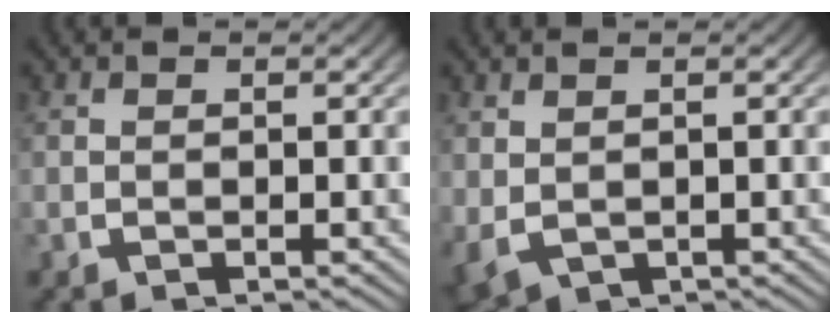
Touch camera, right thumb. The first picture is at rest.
{"total": 2.3, "force": [-0.1, 1.9, 1.3], "torque": [-0.032, -0.016, 0.015]}